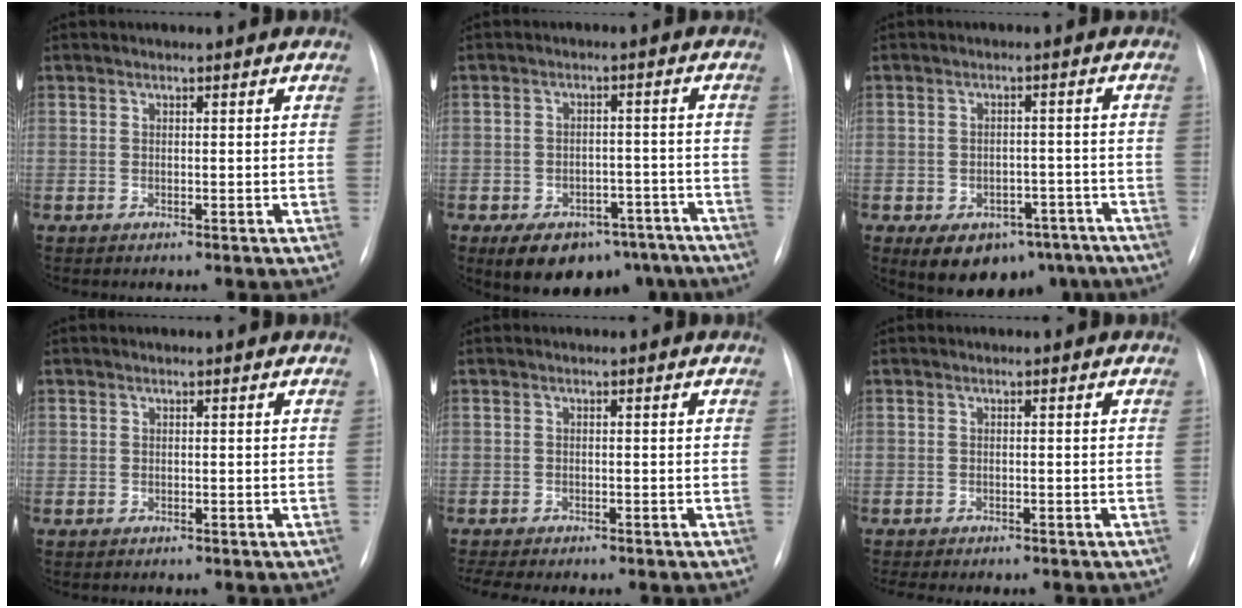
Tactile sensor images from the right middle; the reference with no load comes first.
{"total": 13.0, "force": [-9.1, 7.4, 5.5], "torque": [-0.071, 0.020, -0.121]}
{"total": 11.0, "force": [-7.0, 7.0, 4.8], "torque": [-0.058, 0.023, -0.090]}
{"total": 0.0}
{"total": 3.9, "force": [-3.3, 0.8, 1.8], "torque": [-0.029, -0.003, -0.044]}
{"total": 3.3, "force": [-2.8, 0.9, 1.5], "torque": [-0.018, -0.005, -0.031]}